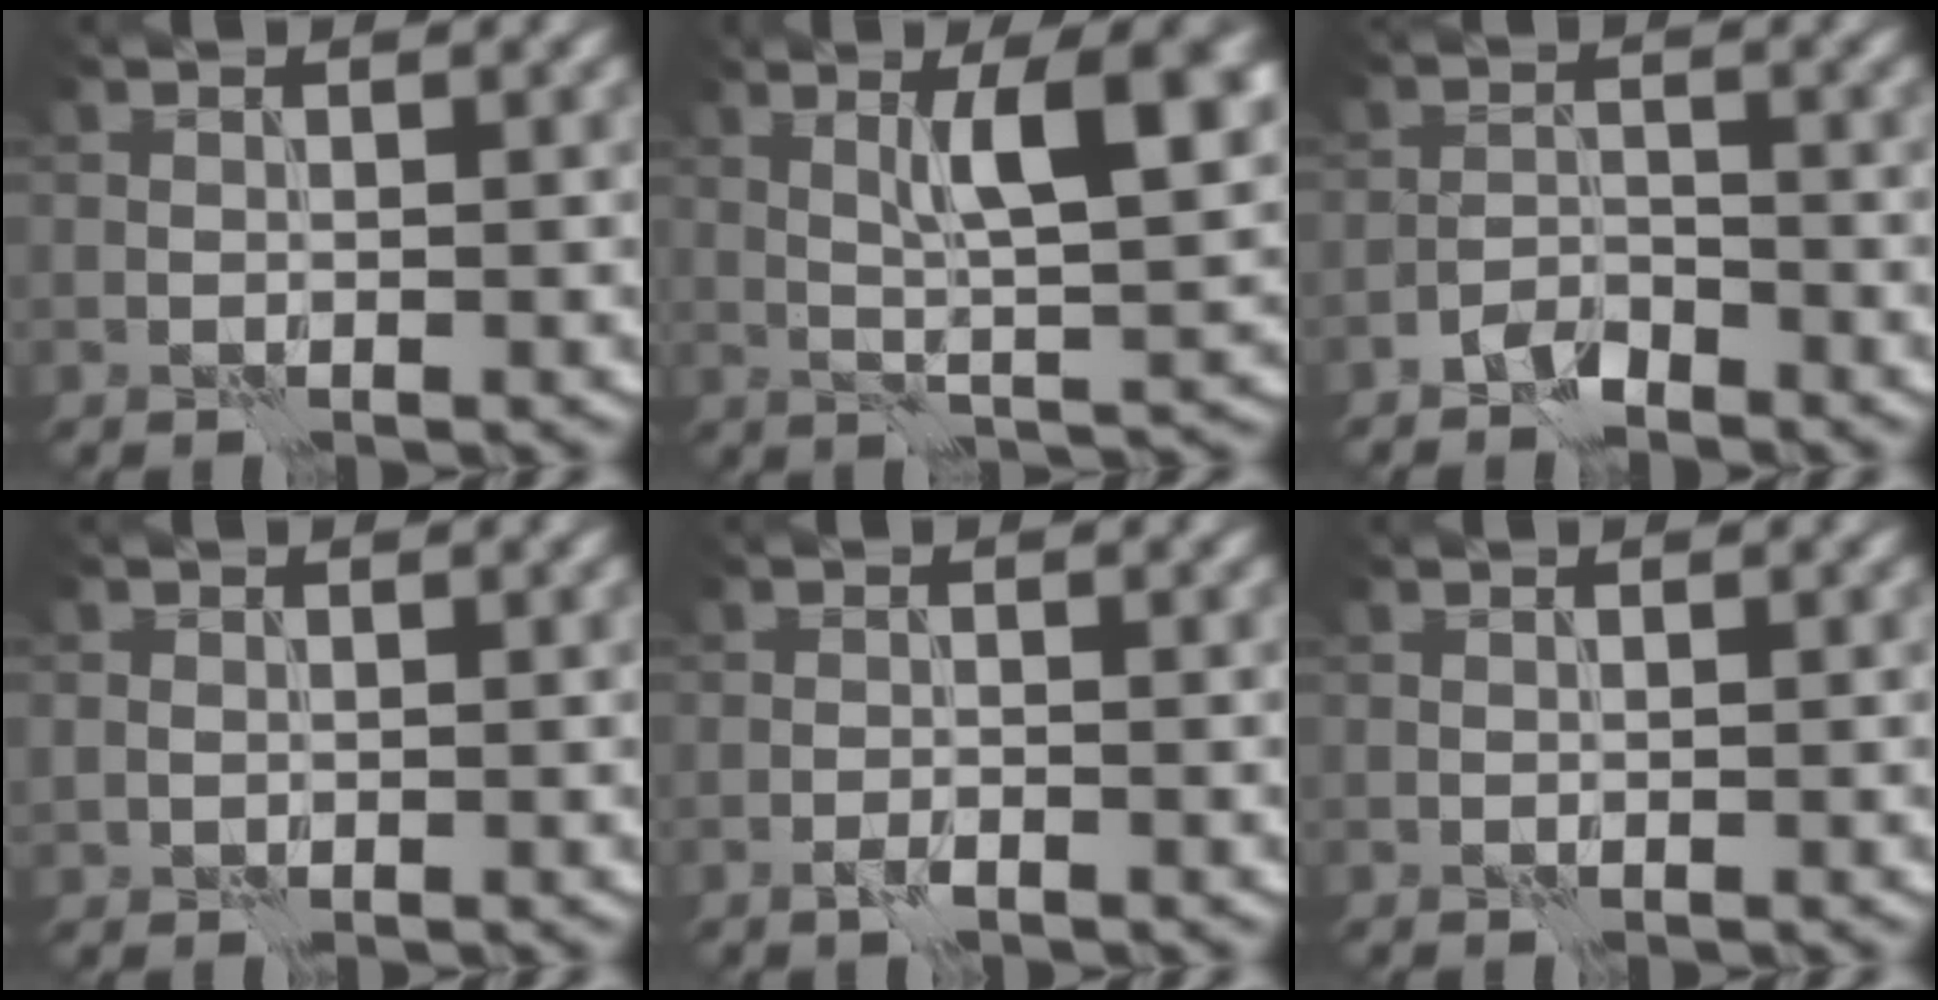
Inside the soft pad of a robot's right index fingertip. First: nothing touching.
{"total": 8.4, "force": [2.3, 1.4, 7.9], "torque": [-0.118, 0.006, 0.040]}
{"total": 1.5, "force": [-1.4, 0.5, 0.3], "torque": [-0.003, 0.007, -0.030]}
{"total": 0.9, "force": [0.6, 0.6, -0.1], "torque": [0.003, -0.001, 0.013]}
{"total": 0.9, "force": [-0.6, 0.2, 0.6], "torque": [-0.014, 0.002, -0.013]}
{"total": 0.0}